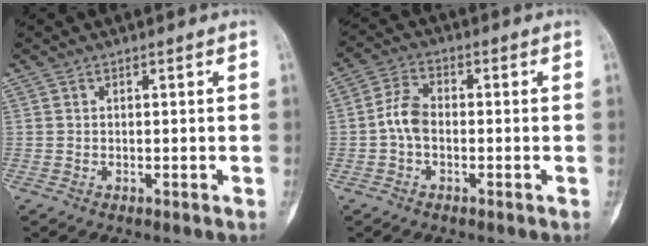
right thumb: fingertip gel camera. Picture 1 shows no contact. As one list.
[{"total": 5.3, "force": [-0.9, 3.4, 3.9], "torque": [-0.075, 0.018, -0.027]}]